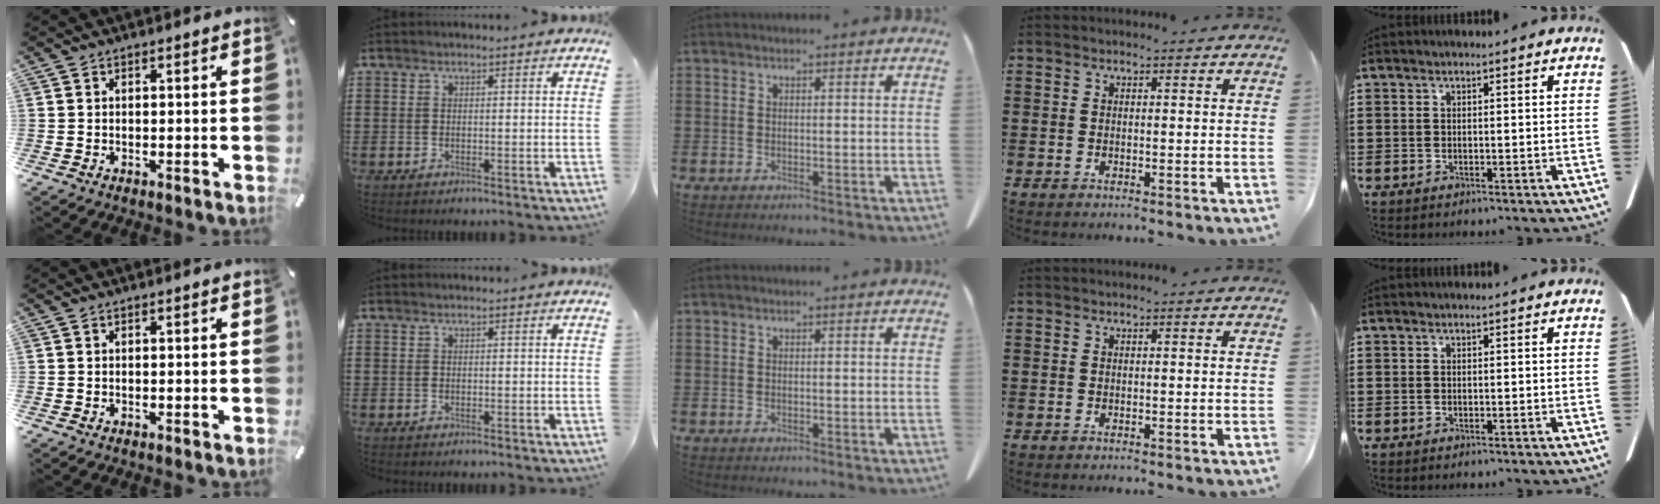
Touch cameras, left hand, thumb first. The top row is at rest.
{}